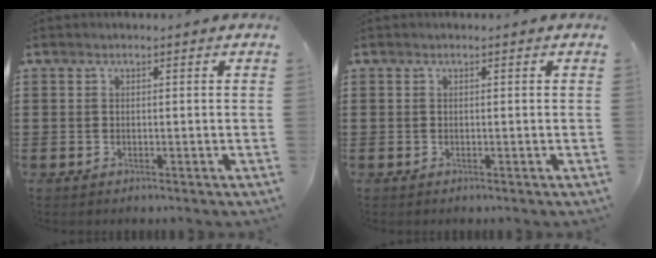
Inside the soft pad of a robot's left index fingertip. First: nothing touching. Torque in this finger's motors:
{"motor_torque": [0.00, 0.00, -0.01, 0.00]}